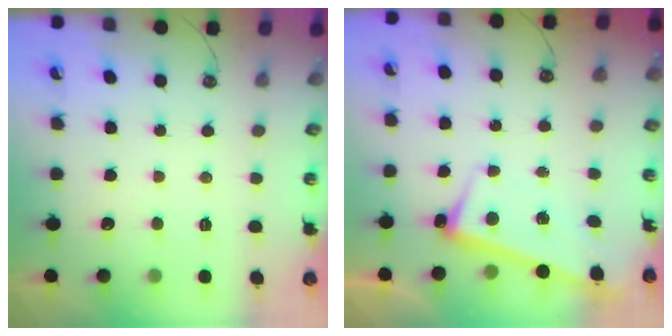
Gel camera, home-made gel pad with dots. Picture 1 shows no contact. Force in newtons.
{"total": 2.7, "press": 2.7, "slide": 0.5}